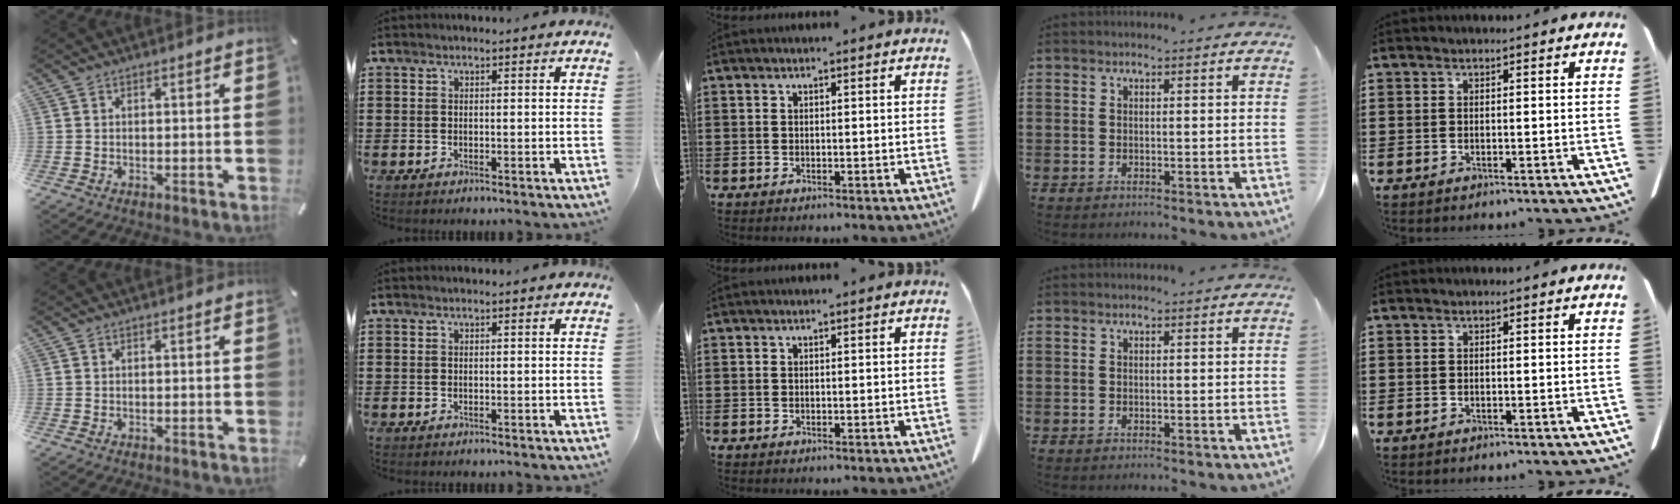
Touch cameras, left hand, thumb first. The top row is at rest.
{}